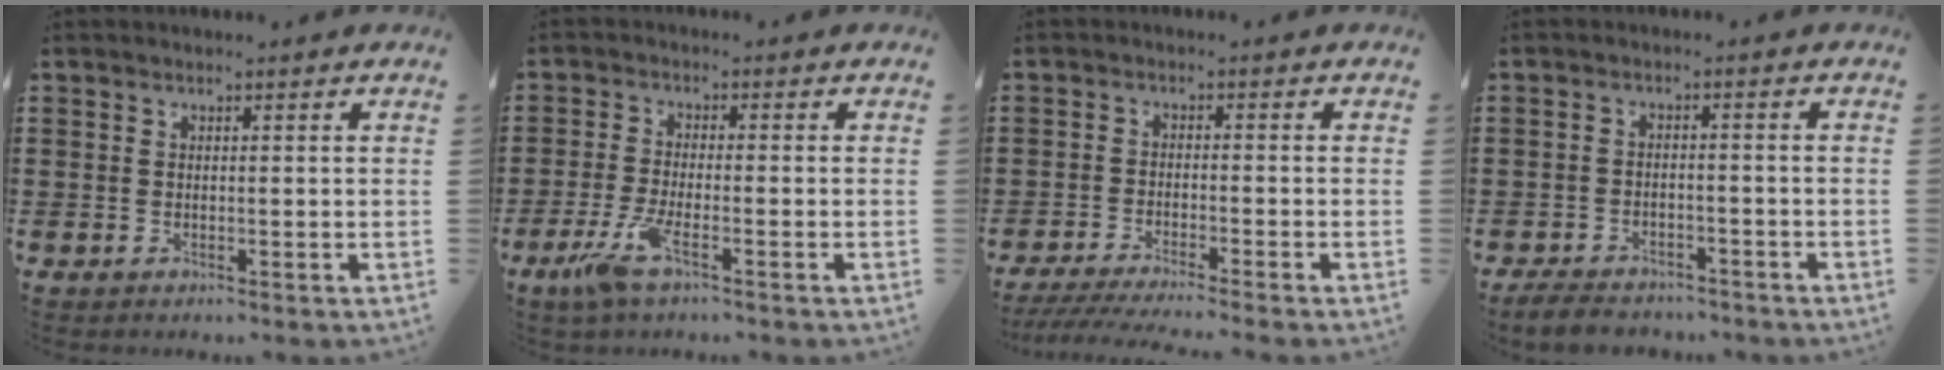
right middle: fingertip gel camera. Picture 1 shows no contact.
{"total": 5.1, "force": [-2.9, 0.9, 4.1], "torque": [-0.102, -0.014, -0.057]}
{"total": 3.2, "force": [-2.9, -0.3, 1.3], "torque": [-0.029, -0.008, -0.060]}
{"total": 3.5, "force": [-3.3, 0.8, 0.4], "torque": [-0.011, 0.004, -0.070]}